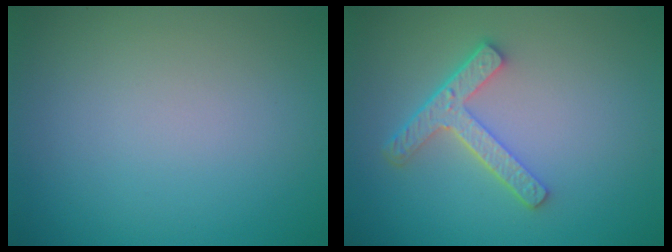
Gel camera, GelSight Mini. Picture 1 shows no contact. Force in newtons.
{"total": 3.9, "press": 3.0, "slide": 2.5}